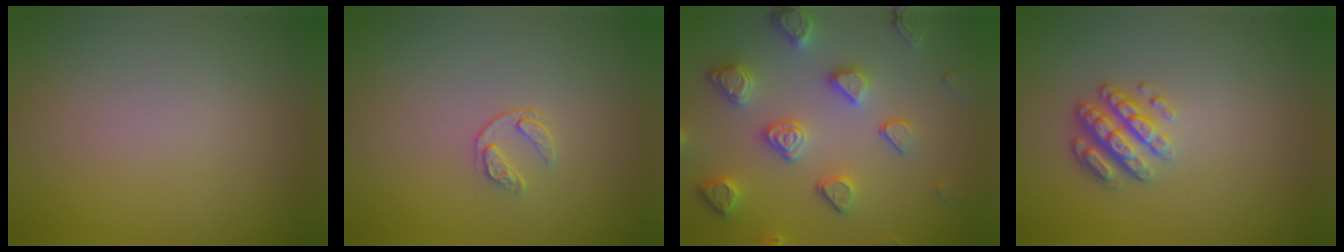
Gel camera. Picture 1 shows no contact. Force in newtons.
{"total": 1.3, "press": 0.8, "slide": 1.1}
{"total": 4.9, "press": 4.4, "slide": 2.3}
{"total": 2.9, "press": 2.4, "slide": 1.7}